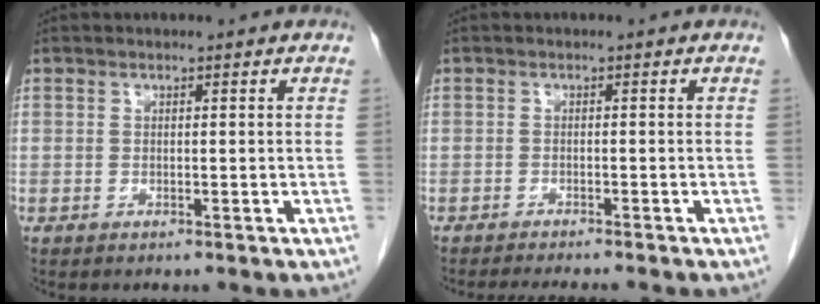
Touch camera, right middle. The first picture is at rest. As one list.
[{"total": 5.8, "force": [-5.2, 0.3, 2.6], "torque": [-0.031, -0.012, -0.076]}]